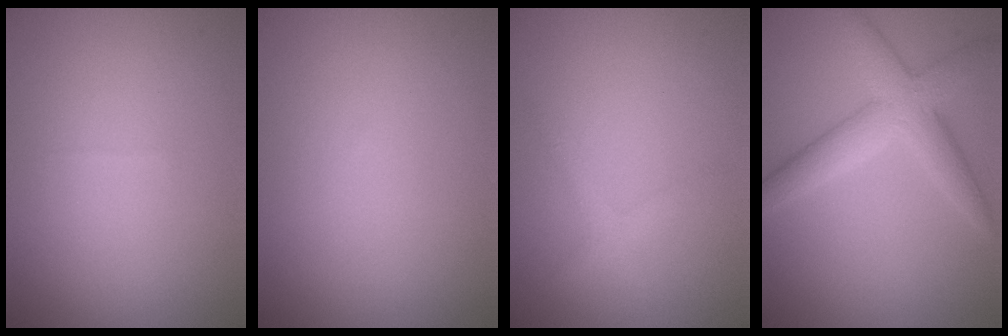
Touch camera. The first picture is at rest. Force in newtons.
{"total": 0.0}
{"total": 1.3, "press": 1.3, "slide": 0.2}
{"total": 4.4, "press": 4.4, "slide": 0.1}